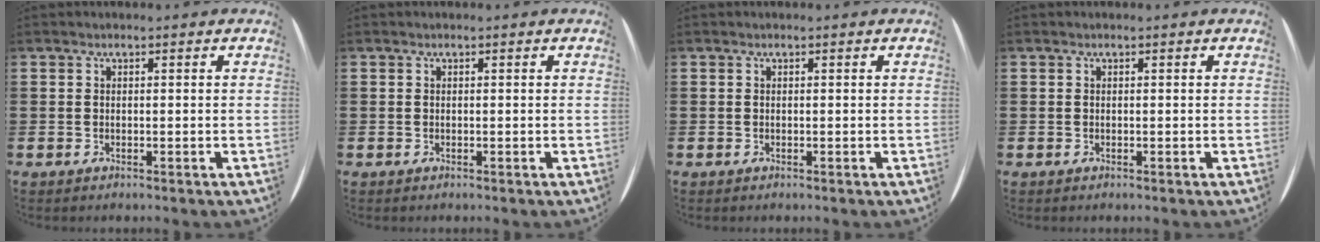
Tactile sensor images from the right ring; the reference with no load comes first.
{"total": 0.0}
{"total": 0.0}
{"total": 0.0}